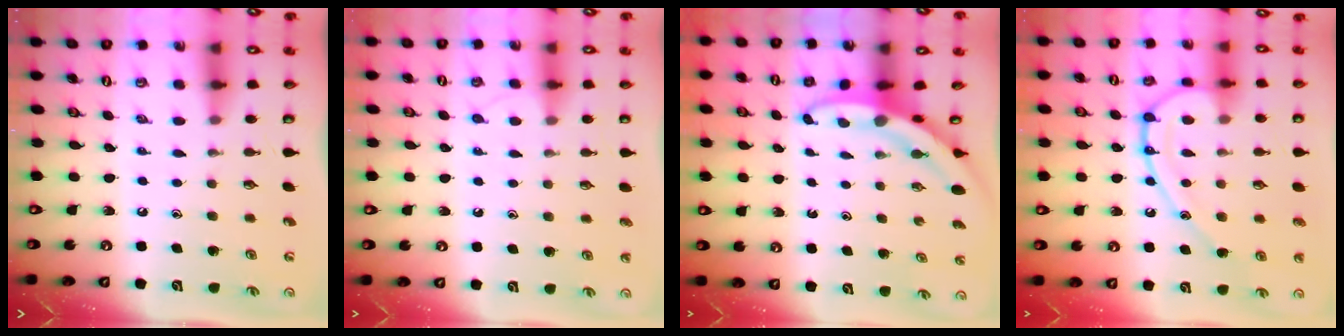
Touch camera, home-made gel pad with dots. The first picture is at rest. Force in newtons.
{"total": 5.2, "press": 5.2, "slide": 0.6}
{"total": 3.1, "press": 3.1, "slide": 0.2}
{"total": 15.0, "press": 14.9, "slide": 1.4}